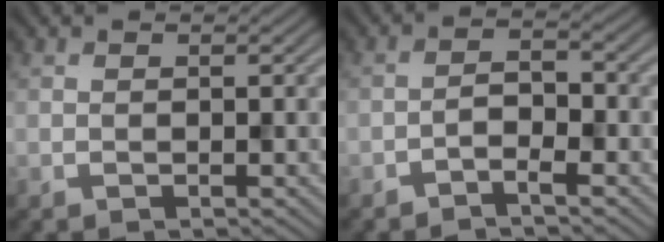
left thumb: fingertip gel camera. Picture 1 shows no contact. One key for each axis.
{"total": 2.5, "fx": -1.8, "fy": 0.7, "fz": 1.5, "tx": -0.029, "ty": 0.009, "tz": -0.039}